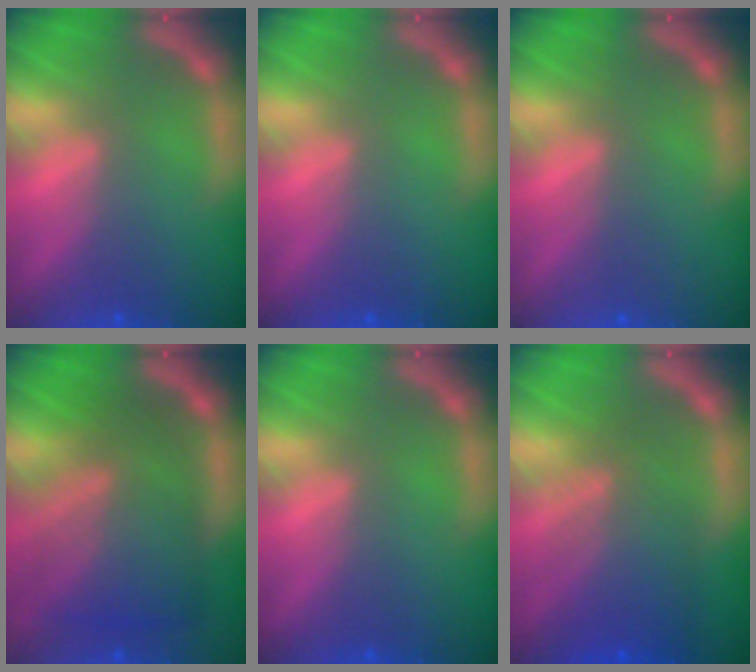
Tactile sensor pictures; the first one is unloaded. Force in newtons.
{"total": 0.0}
{"total": 0.0}
{"total": 8.6}
{"total": 0.0}
{"total": 6.6}